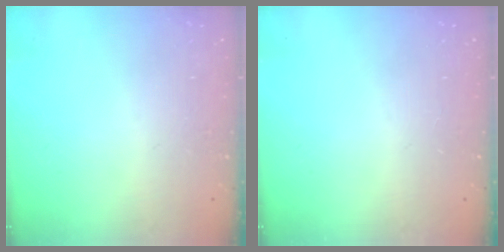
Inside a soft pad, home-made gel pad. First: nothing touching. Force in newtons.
{"total": 0.0}